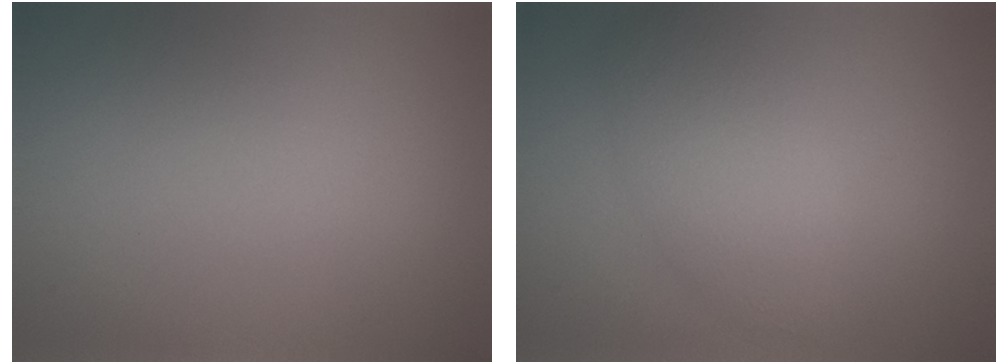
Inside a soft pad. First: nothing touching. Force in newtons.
{"total": 4.2, "press": 4.1, "slide": 0.3}